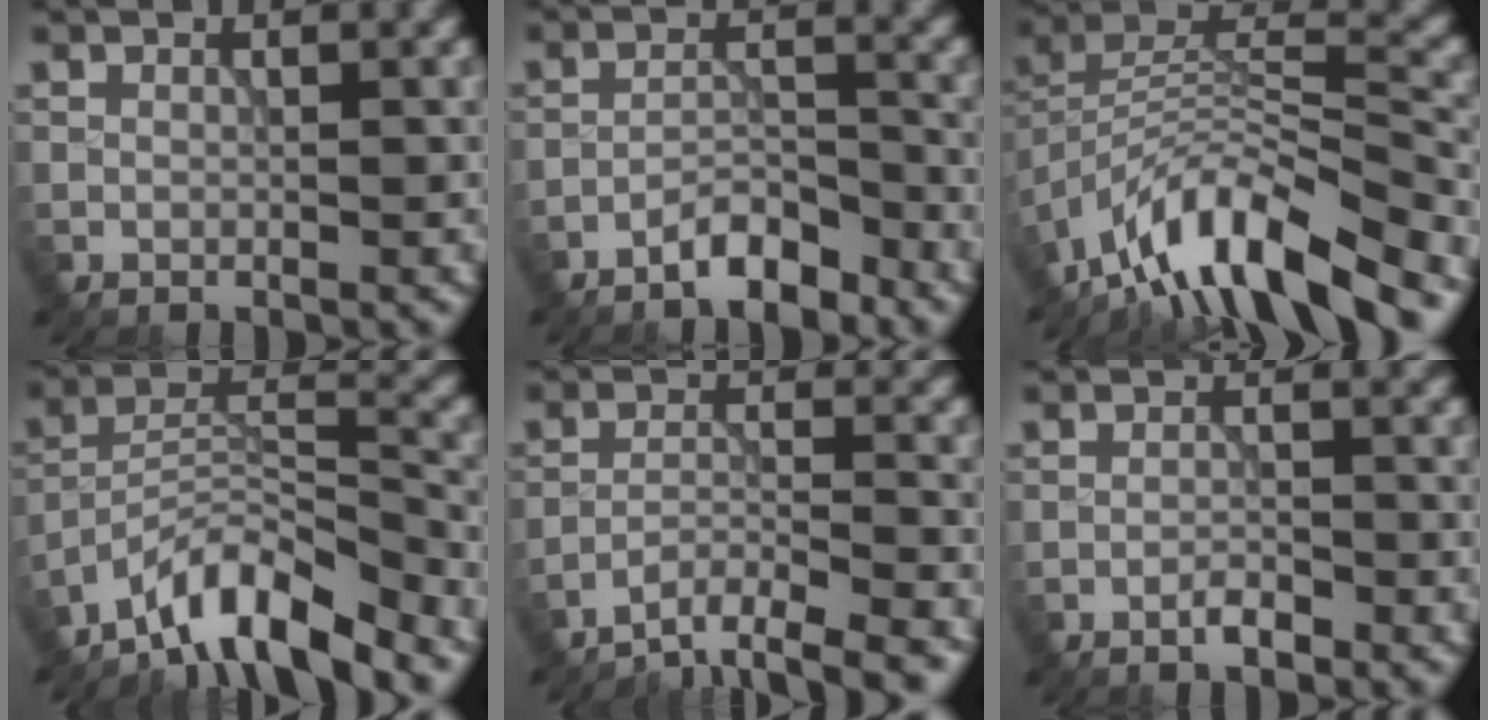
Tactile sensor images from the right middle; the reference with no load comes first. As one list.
[{"total": 3.6, "force": [-3.0, 0.8, 1.9], "torque": [-0.028, 0.010, -0.058]}, {"total": 12.1, "force": [-9.1, 3.1, 7.4], "torque": [-0.124, 0.016, -0.168]}, {"total": 7.9, "force": [-6.7, 1.6, 3.9], "torque": [-0.061, 0.004, -0.129]}, {"total": 5.0, "force": [-4.4, 0.8, 2.3], "torque": [-0.038, 0.000, -0.075]}, {"total": 1.5, "force": [-1.1, 0.4, 1.0], "torque": [-0.018, 0.002, -0.022]}]